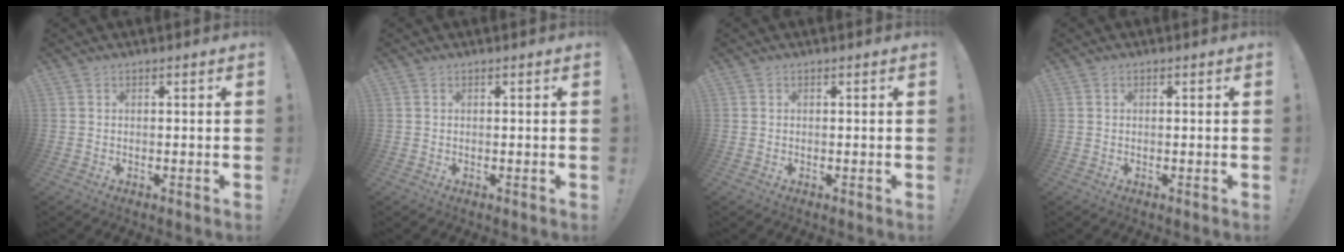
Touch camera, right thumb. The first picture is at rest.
{"total": 0.0}
{"total": 0.0}
{"total": 0.0}